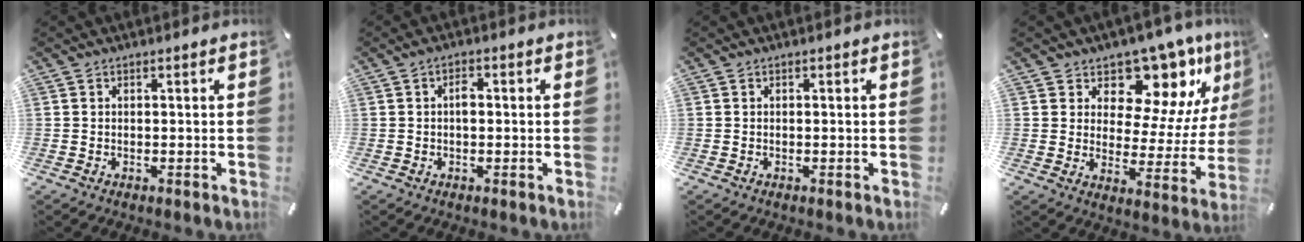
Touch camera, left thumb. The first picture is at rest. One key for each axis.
{"total": 2.6, "fx": 0.0, "fy": 1.4, "fz": 2.2, "tx": -0.035, "ty": 0.003, "tz": -0.004}
{"total": 0.0}
{"total": 12.4, "fx": 9.4, "fy": 6.8, "fz": 4.2, "tx": -0.055, "ty": -0.103, "tz": 0.162}